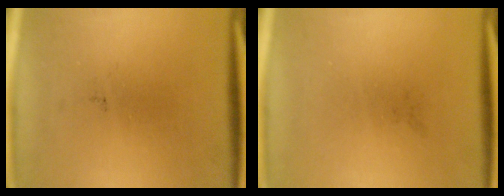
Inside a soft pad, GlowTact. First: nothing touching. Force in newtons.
{"total": 0.0}